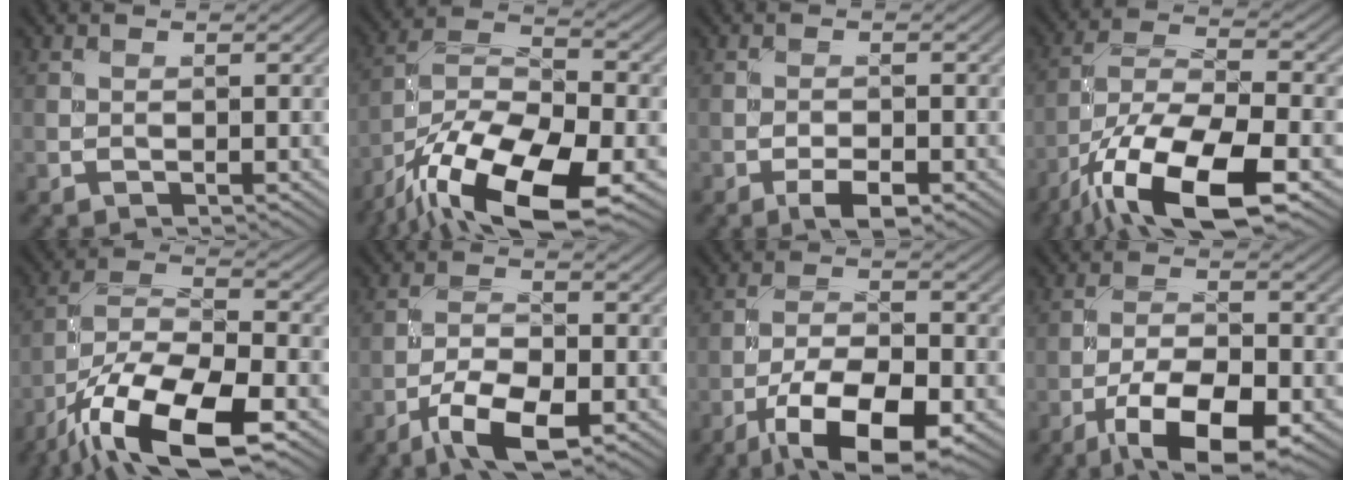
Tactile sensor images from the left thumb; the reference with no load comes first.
{"total": 16.8, "force": [-10.5, 6.2, 11.5], "torque": [-0.228, -0.021, -0.197]}
{"total": 3.0, "force": [-1.7, 1.0, 2.2], "torque": [-0.037, 0.000, -0.032]}
{"total": 15.6, "force": [-8.9, 5.4, 11.6], "torque": [-0.230, -0.018, -0.172]}
{"total": 15.3, "force": [-9.3, 5.2, 11.0], "torque": [-0.220, -0.014, -0.180]}
{"total": 6.9, "force": [-4.0, 2.4, 5.1], "torque": [-0.097, 0.001, -0.078]}
{"total": 11.4, "force": [-6.3, 4.2, 8.6], "torque": [-0.157, -0.007, -0.115]}
{"total": 10.3, "force": [-5.6, 3.8, 7.8], "torque": [-0.139, -0.006, -0.102]}